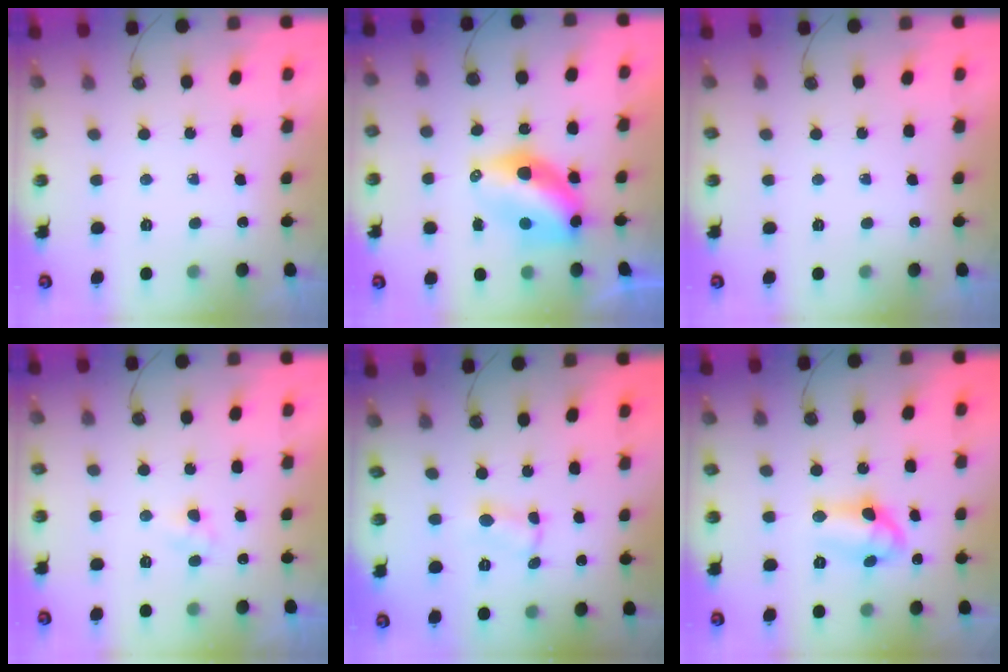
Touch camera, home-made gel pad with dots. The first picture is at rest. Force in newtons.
{"total": 8.9, "press": 8.8, "slide": 0.8}
{"total": 0.0}
{"total": 3.0, "press": 2.9, "slide": 0.4}
{"total": 1.9, "press": 1.9, "slide": 0.2}
{"total": 10.0, "press": 10.0, "slide": 0.5}